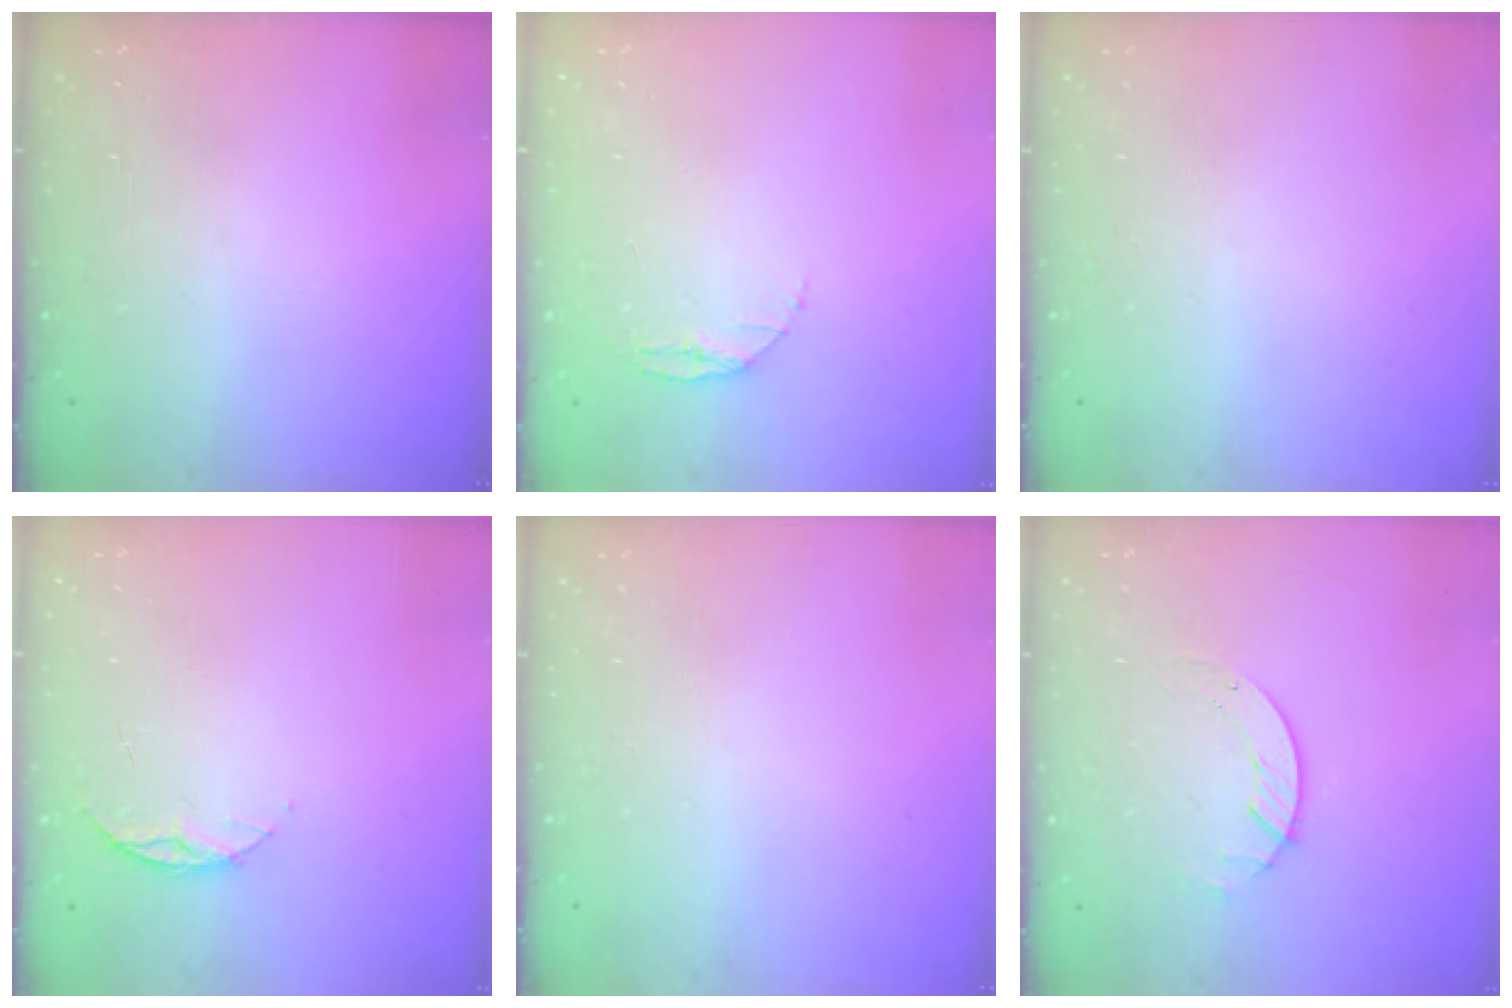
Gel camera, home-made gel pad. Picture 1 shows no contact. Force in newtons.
{"total": 3.4, "press": 3.4, "slide": 0.4}
{"total": 0.0}
{"total": 5.5, "press": 5.5, "slide": 0.6}
{"total": 0.0}
{"total": 2.7, "press": 2.7, "slide": 0.3}